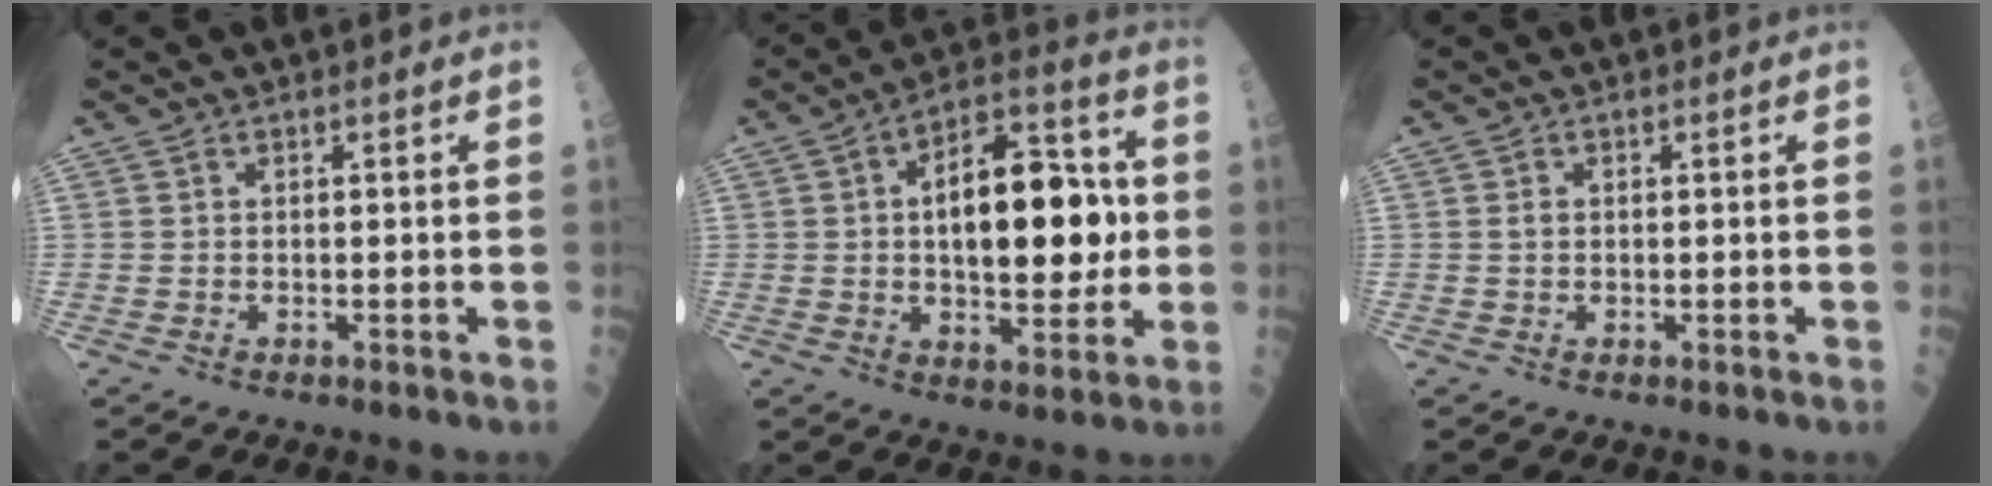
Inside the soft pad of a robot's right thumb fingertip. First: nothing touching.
{"total": 19.6, "force": [1.4, 9.9, 16.9], "torque": [-0.217, 0.018, 0.020]}
{"total": 1.0, "force": [0.2, 0.8, 0.7], "torque": [-0.012, 0.002, 0.005]}